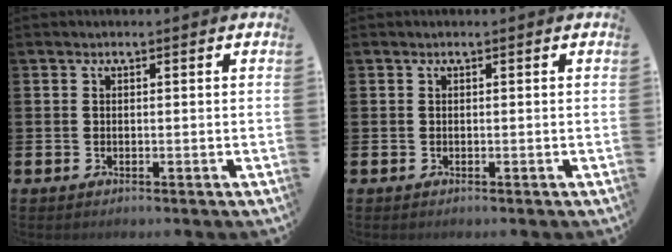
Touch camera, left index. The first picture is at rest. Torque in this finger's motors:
{"motor_torque": [-0.08, 0.08, 0.00, -0.01]}